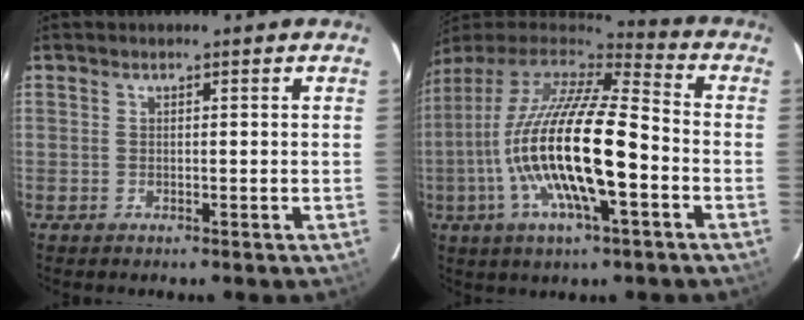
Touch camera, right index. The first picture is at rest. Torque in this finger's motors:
{"motor_torque": [1.55, -0.59, 1.05, 0.21]}